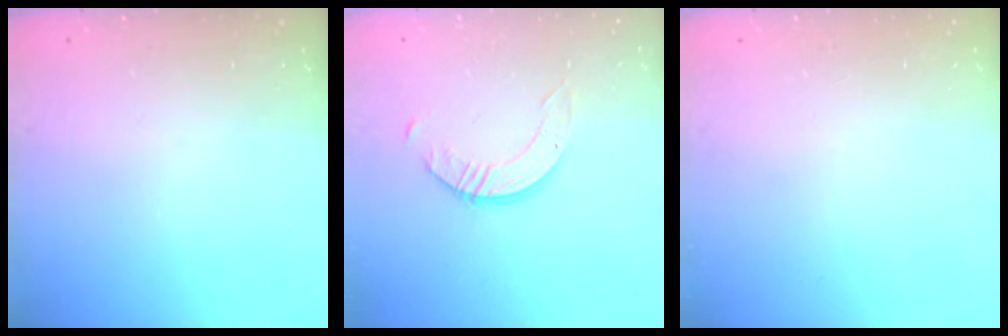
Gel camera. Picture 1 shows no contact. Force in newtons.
{"total": 2.5, "press": 2.5, "slide": 0.3}
{"total": 0.0}